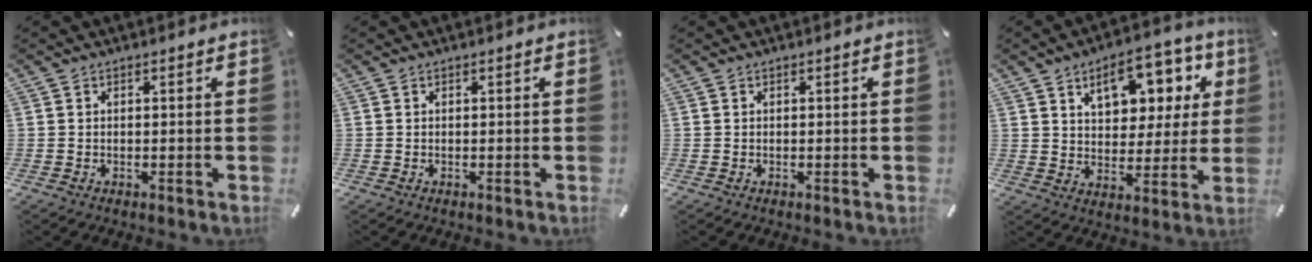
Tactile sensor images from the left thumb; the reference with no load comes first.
{"total": 0.0}
{"total": 0.0}
{"total": 13.6, "force": [6.6, 8.5, 8.3], "torque": [-0.115, -0.023, 0.112]}